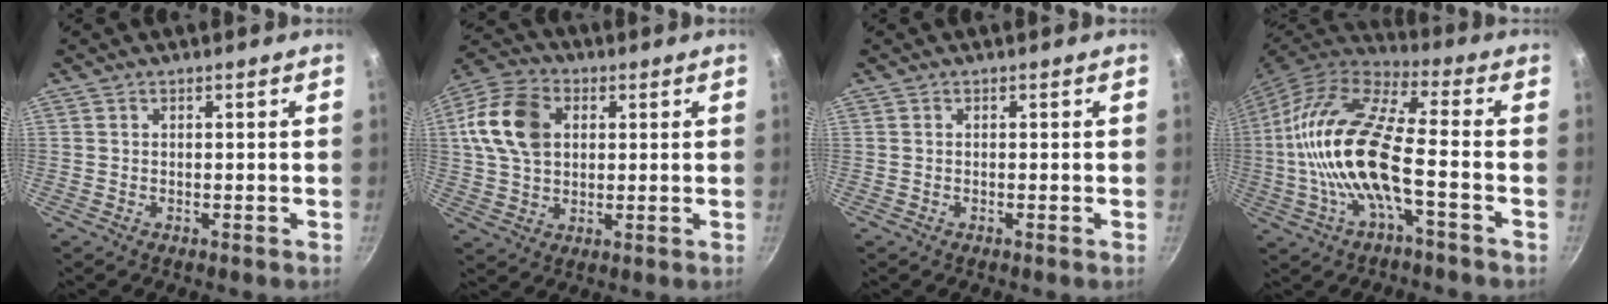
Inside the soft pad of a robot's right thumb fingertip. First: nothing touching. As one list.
[{"total": 13.7, "force": [2.9, 9.8, 9.2], "torque": [-0.159, 0.011, 0.040]}, {"total": 0.0}, {"total": 19.1, "force": [-3.1, 6.8, 17.6], "torque": [-0.346, 0.035, -0.073]}]